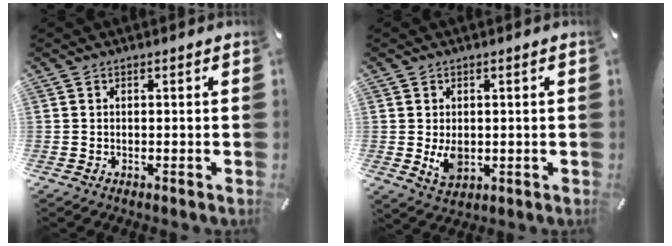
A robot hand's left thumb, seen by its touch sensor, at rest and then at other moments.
{"total": 5.1, "force": [-0.2, 3.9, 3.4], "torque": [-0.056, -0.004, -0.002]}